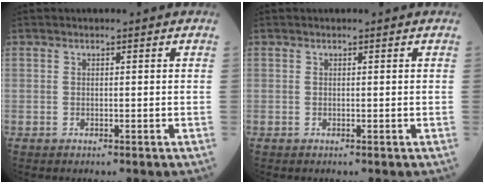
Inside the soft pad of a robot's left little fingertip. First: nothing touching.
{"total": 0.0}